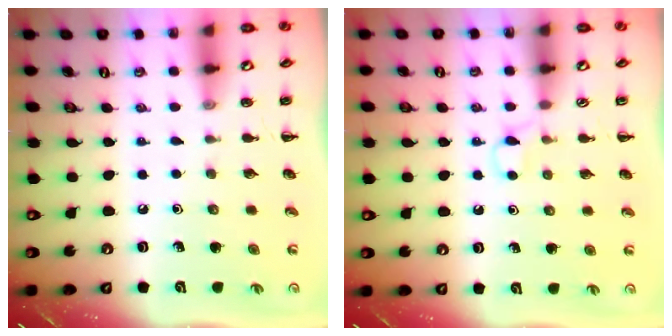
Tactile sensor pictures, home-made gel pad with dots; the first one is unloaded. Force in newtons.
{"total": 2.6, "press": 2.5, "slide": 0.9}